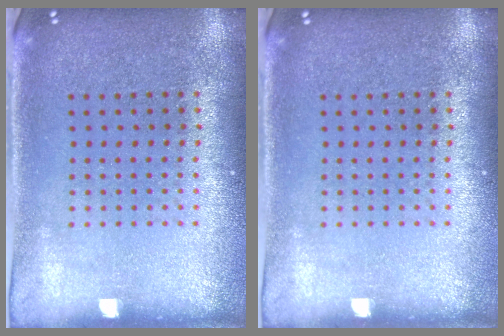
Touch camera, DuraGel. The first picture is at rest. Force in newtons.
{"total": 0.0}